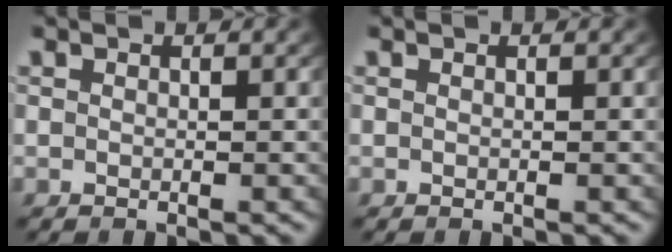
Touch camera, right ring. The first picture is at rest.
{"total": 0.0}